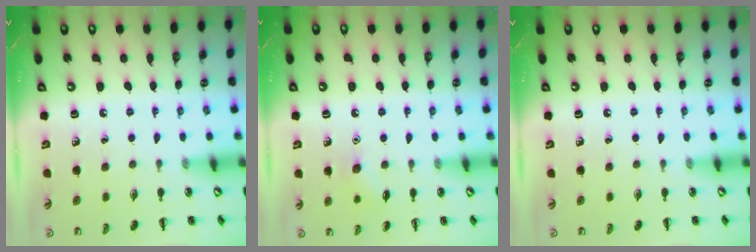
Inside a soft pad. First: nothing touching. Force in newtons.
{"total": 6.7, "press": 6.5, "slide": 1.7}
{"total": 0.0}